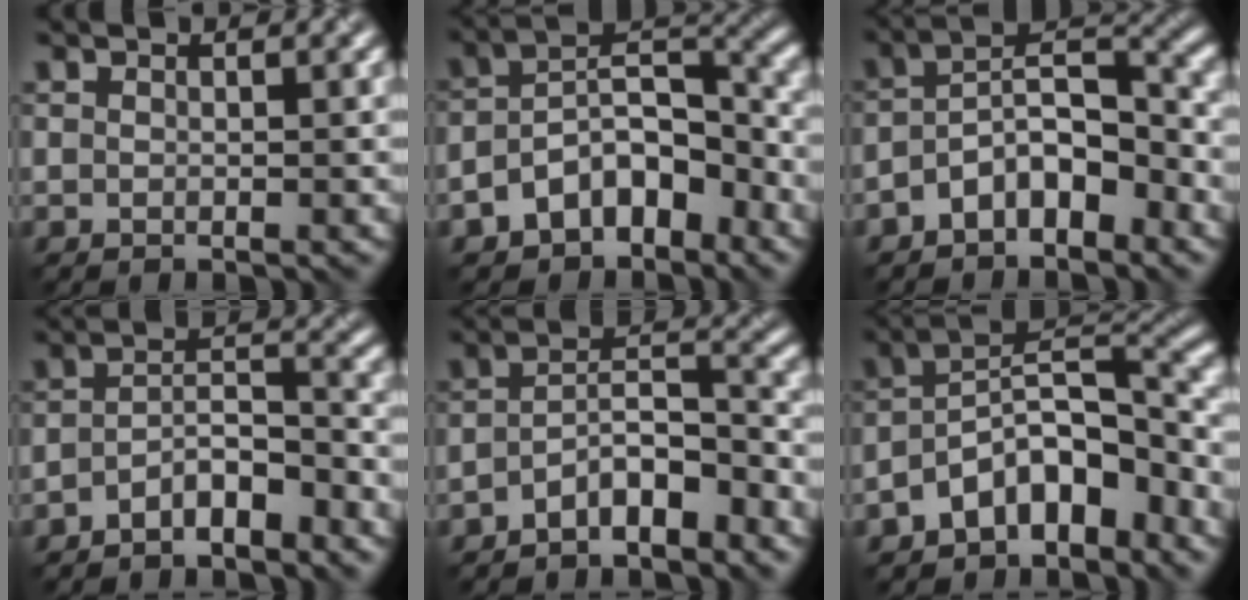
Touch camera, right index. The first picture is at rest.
{"total": 7.0, "force": [-3.7, 4.0, 4.4], "torque": [-0.059, 0.017, -0.077]}
{"total": 6.1, "force": [-3.2, 2.7, 4.3], "torque": [-0.067, 0.019, -0.067]}
{"total": 4.0, "force": [-2.8, 1.2, 2.7], "torque": [-0.049, 0.009, -0.054]}
{"total": 5.3, "force": [-3.4, 1.8, 3.7], "torque": [-0.064, 0.012, -0.063]}
{"total": 7.2, "force": [-4.1, 3.5, 4.8], "torque": [-0.063, 0.018, -0.084]}